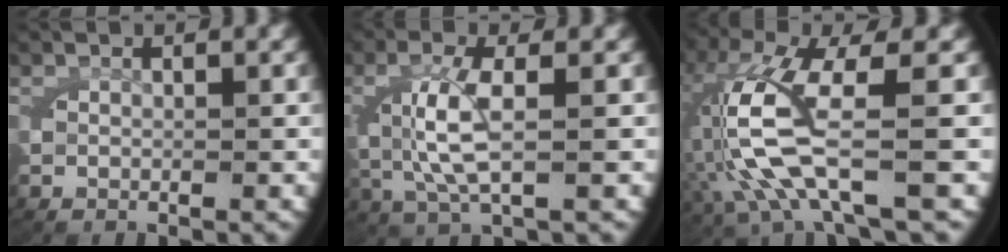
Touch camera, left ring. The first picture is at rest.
{"total": 4.1, "force": [0.0, 1.4, 3.8], "torque": [-0.099, -0.009, 0.010]}
{"total": 7.7, "force": [0.1, 2.9, 7.1], "torque": [-0.185, -0.016, 0.018]}